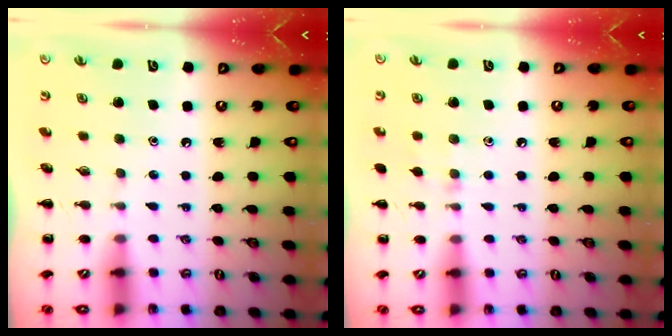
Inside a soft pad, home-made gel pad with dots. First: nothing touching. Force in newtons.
{"total": 5.4, "press": 5.1, "slide": 1.6}